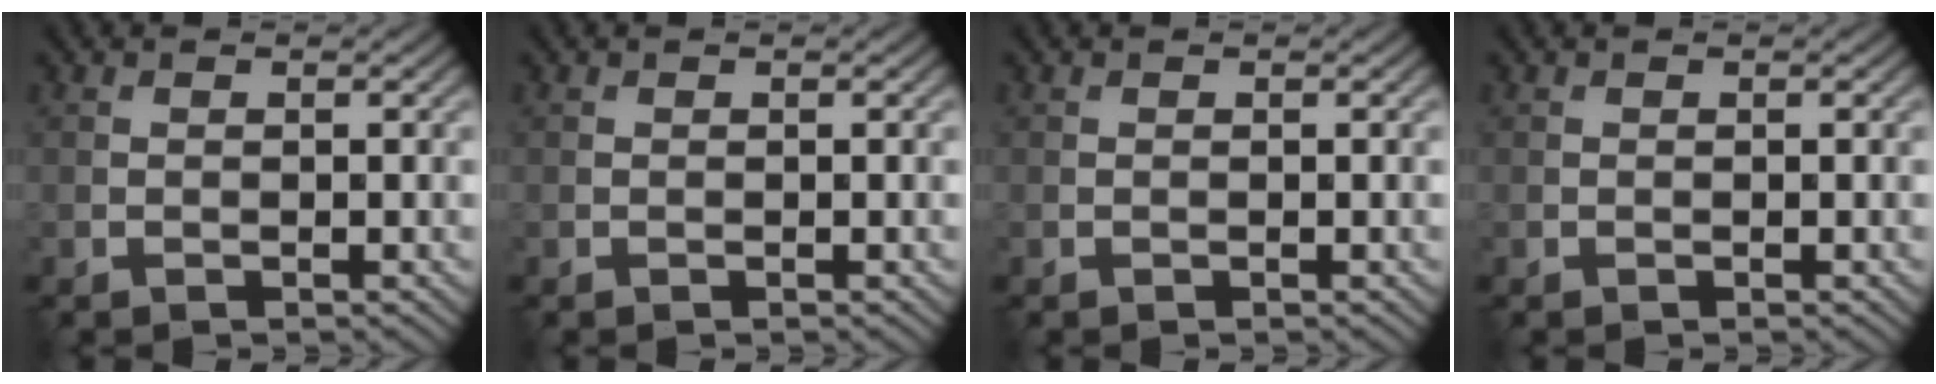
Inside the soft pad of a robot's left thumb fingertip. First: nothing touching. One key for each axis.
{"total": 0.0}
{"total": 0.0}
{"total": 0.0}